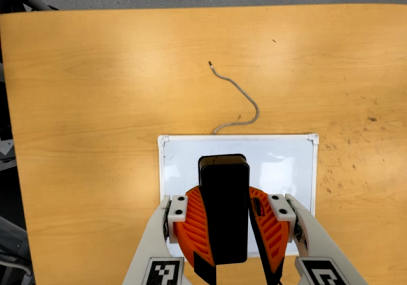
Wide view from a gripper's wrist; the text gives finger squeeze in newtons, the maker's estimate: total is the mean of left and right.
{"total": 11.0, "left": 10.2, "right": 11.7}